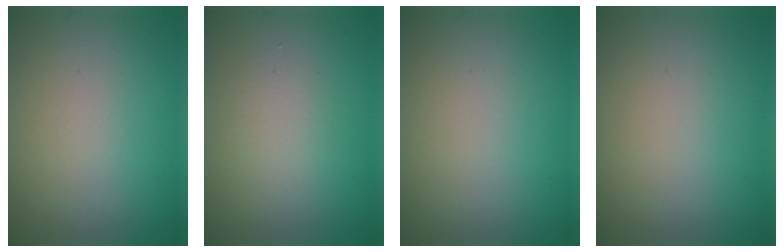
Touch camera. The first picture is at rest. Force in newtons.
{"total": 1.7, "press": 1.7, "slide": 0.2}
{"total": 0.0}
{"total": 0.0}